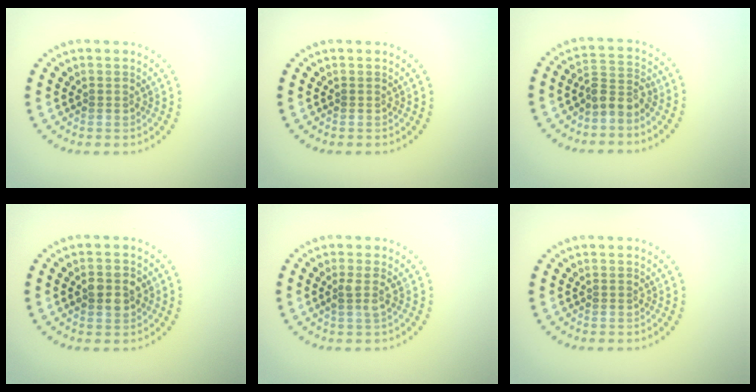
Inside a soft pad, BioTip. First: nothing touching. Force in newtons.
{"total": 0.0}
{"total": 2.6, "press": 1.9, "slide": 1.7}
{"total": 2.9, "press": 2.9, "slide": 0.2}
{"total": 1.4, "press": 1.1, "slide": 0.8}
{"total": 0.0}